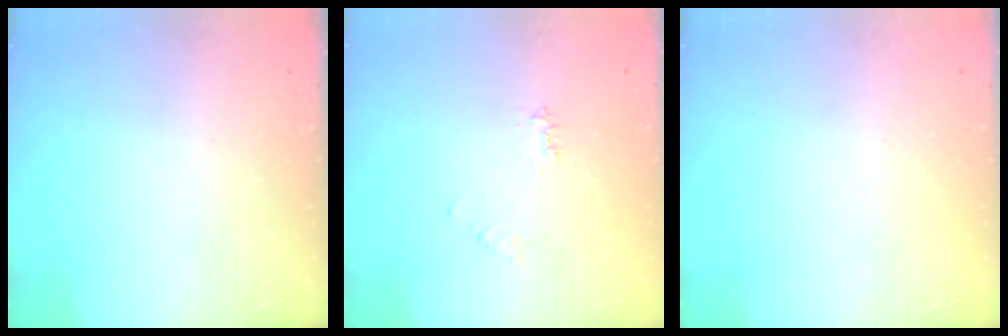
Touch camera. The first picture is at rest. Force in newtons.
{"total": 4.5, "press": 4.5, "slide": 0.7}
{"total": 0.0}